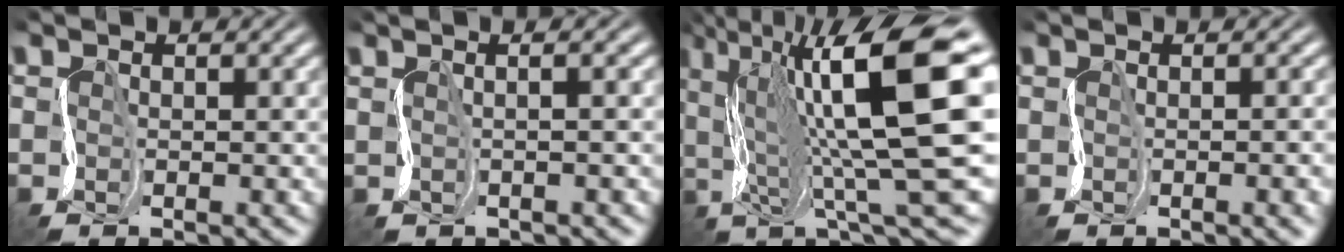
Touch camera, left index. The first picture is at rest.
{"total": 3.2, "force": [1.6, 1.5, 2.3], "torque": [-0.016, 0.023, -0.004]}
{"total": 15.5, "force": [4.3, 3.7, 14.4], "torque": [-0.234, 0.023, 0.083]}
{"total": 5.0, "force": [-0.2, 2.4, 4.4], "torque": [-0.019, 0.014, -0.001]}